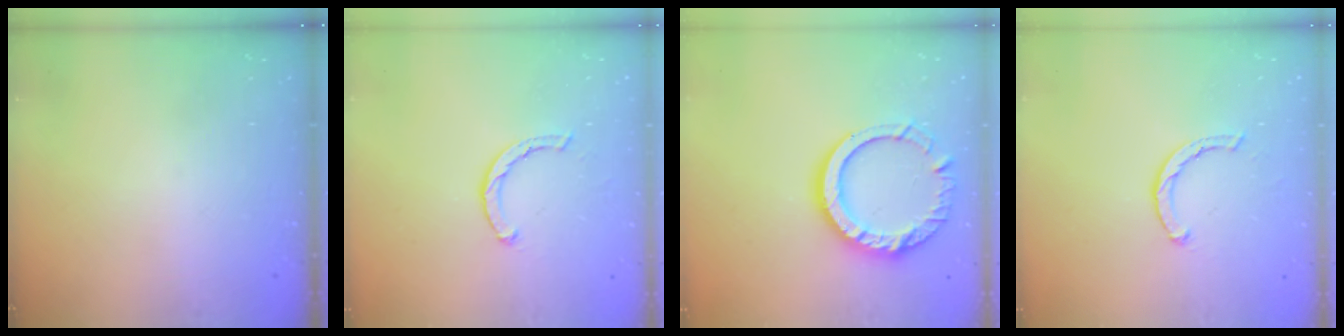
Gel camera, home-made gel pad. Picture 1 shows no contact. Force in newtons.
{"total": 2.1, "press": 2.1, "slide": 0.1}
{"total": 15.6, "press": 15.5, "slide": 1.4}
{"total": 2.1, "press": 2.1, "slide": 0.1}